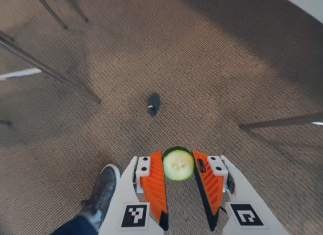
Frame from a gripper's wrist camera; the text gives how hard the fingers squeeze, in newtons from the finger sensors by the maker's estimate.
{"total": 7.6, "left": 7.2, "right": 7.9}